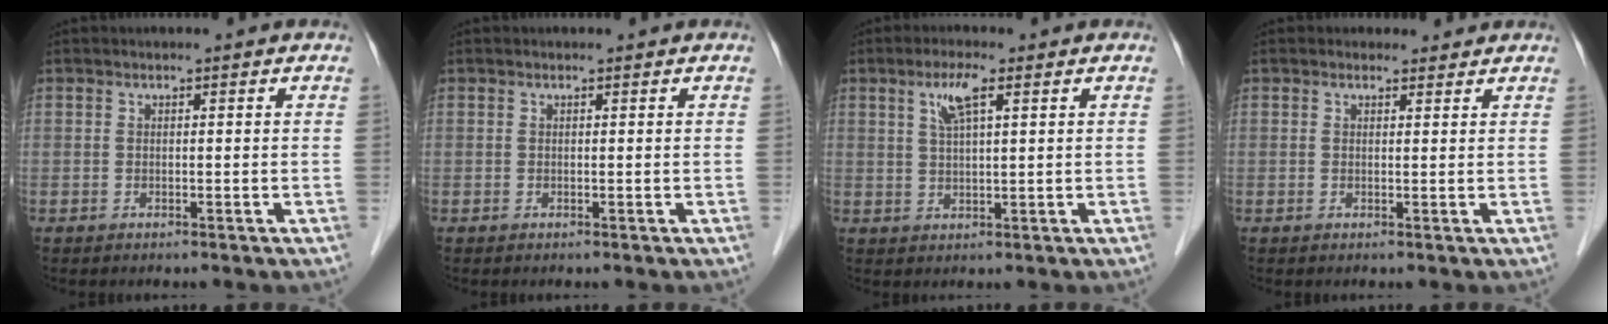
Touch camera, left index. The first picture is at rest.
{"total": 0.0}
{"total": 4.4, "force": [2.1, 0.8, 3.8], "torque": [-0.078, 0.007, 0.041]}
{"total": 1.6, "force": [1.4, 0.8, -0.1], "torque": [0.000, 0.006, 0.015]}